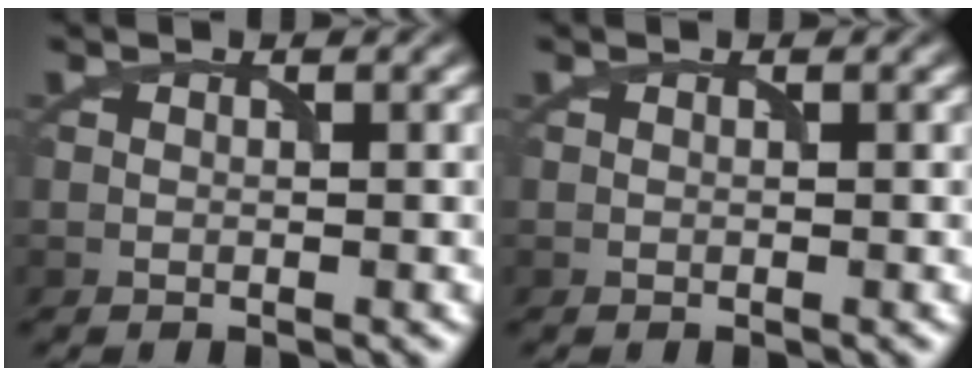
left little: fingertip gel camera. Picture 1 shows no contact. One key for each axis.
{"total": 0.0}